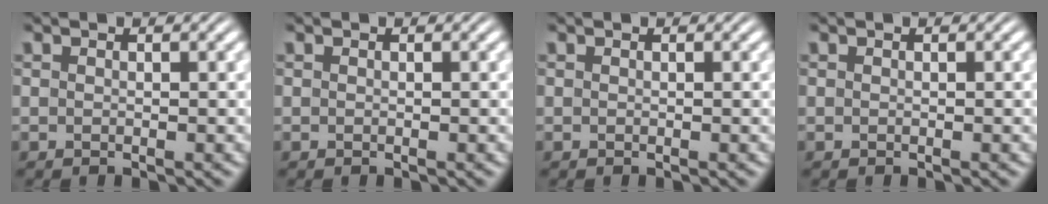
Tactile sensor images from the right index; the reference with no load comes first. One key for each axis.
{"total": 0.0}
{"total": 0.0}
{"total": 0.0}